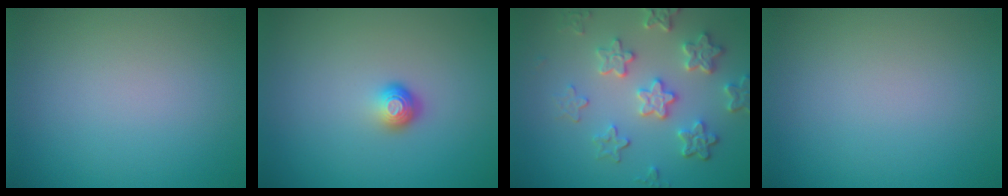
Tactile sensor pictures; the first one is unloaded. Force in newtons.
{"total": 1.8, "press": 1.1, "slide": 1.4}
{"total": 5.4, "press": 4.2, "slide": 3.3}
{"total": 0.0}